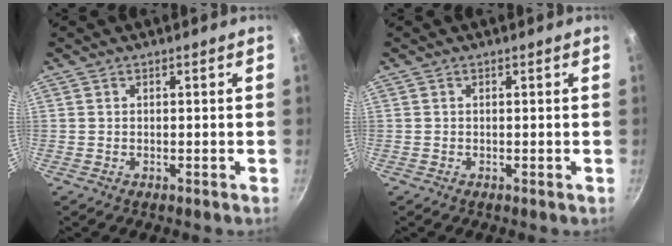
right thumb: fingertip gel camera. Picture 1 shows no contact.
{"total": 0.0}